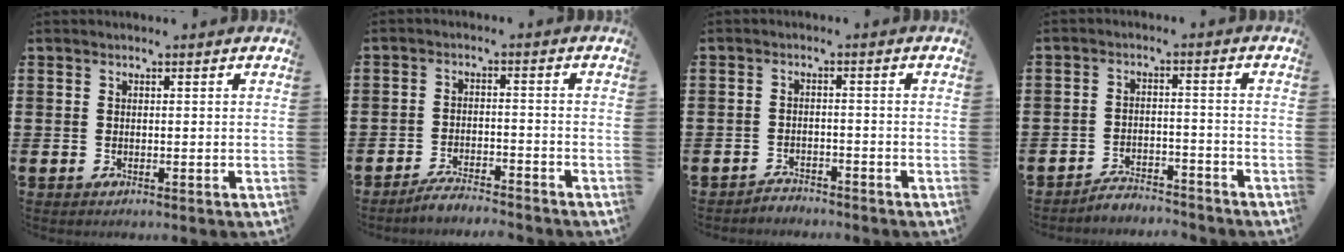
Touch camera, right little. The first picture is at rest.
{"total": 3.2, "force": [-3.2, -0.1, 0.6], "torque": [-0.012, 0.004, -0.065]}
{"total": 2.0, "force": [-1.9, 0.1, -0.3], "torque": [-0.002, 0.004, -0.044]}
{"total": 3.1, "force": [-3.1, 0.2, -0.1], "torque": [-0.005, 0.004, -0.067]}